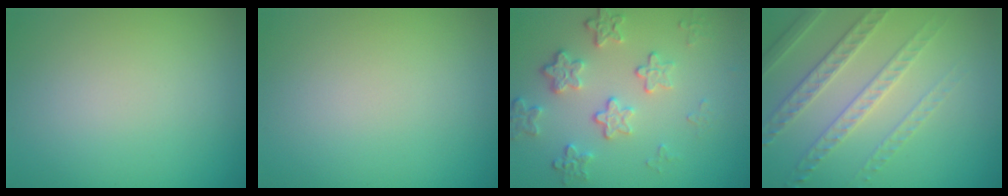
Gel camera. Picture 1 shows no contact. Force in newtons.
{"total": 0.0}
{"total": 4.0, "press": 3.1, "slide": 2.6}
{"total": 4.6, "press": 3.4, "slide": 3.2}